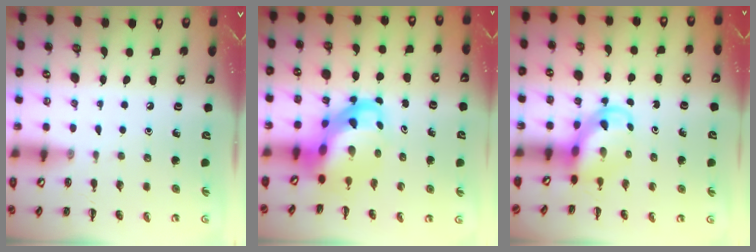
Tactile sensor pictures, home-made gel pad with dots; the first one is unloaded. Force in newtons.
{"total": 7.8, "press": 7.6, "slide": 2.0}
{"total": 4.0, "press": 3.9, "slide": 0.6}